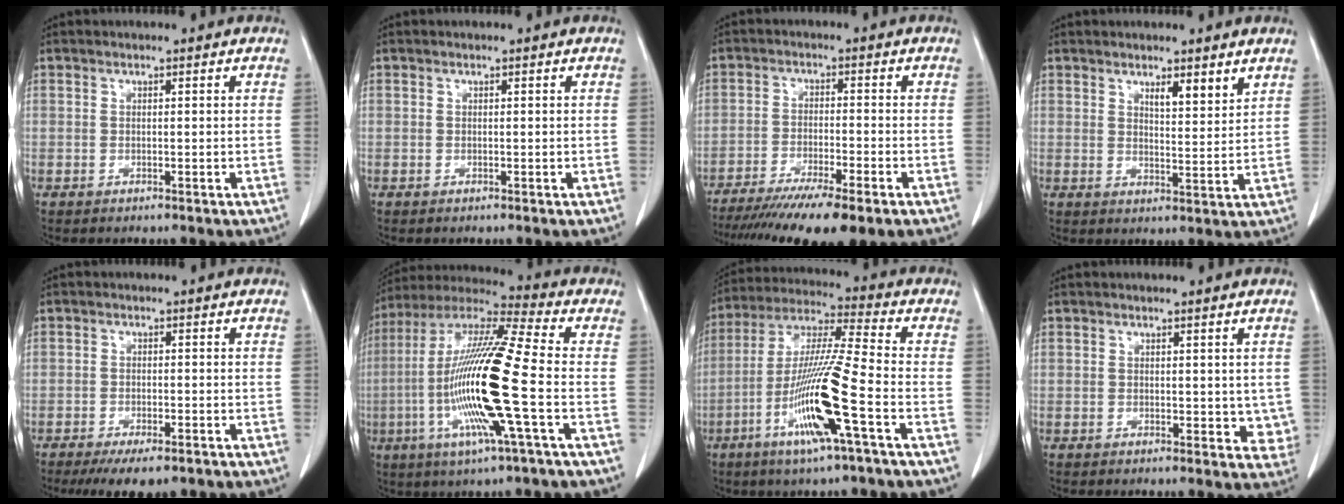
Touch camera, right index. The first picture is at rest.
{"total": 0.0}
{"total": 13.3, "force": [-10.2, 1.1, 8.6], "torque": [-0.139, -0.029, -0.164]}
{"total": 4.1, "force": [2.9, 0.7, 2.7], "torque": [-0.045, -0.009, 0.048]}
{"total": 6.8, "force": [-5.1, 2.5, 3.8], "torque": [-0.047, -0.006, -0.075]}
{"total": 19.4, "force": [-3.9, 0.4, 19.0], "torque": [-0.389, -0.011, -0.085]}
{"total": 15.5, "force": [-5.8, -0.4, 14.3], "torque": [-0.291, -0.016, -0.114]}
{"total": 3.5, "force": [0.6, 2.2, 2.6], "torque": [-0.009, -0.007, 0.008]}